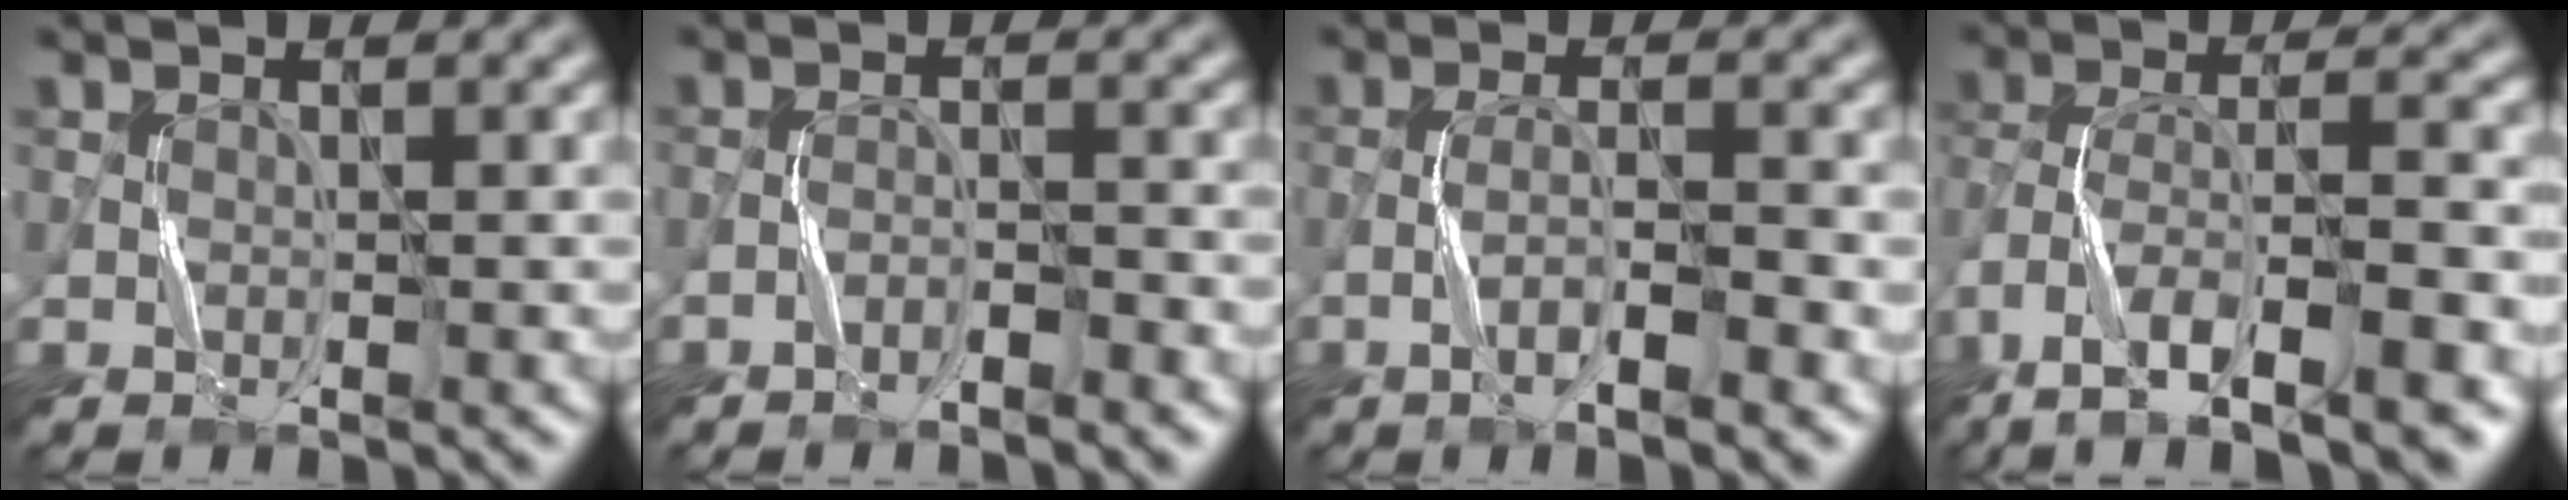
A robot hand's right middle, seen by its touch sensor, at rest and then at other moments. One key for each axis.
{"total": 2.1, "fx": -1.8, "fy": 0.2, "fz": 1.2, "tx": -0.026, "ty": 0.009, "tz": -0.034}
{"total": 4.2, "fx": -1.8, "fy": 0.8, "fz": 3.7, "tx": -0.068, "ty": 0.007, "tz": -0.035}
{"total": 11.6, "fx": -7.4, "fy": 3.6, "fz": 8.2, "tx": -0.161, "ty": 0.004, "tz": -0.123}